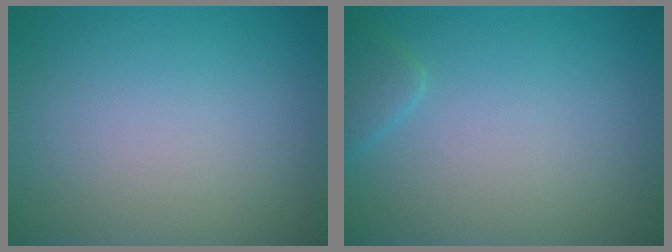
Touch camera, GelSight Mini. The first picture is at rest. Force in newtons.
{"total": 1.4, "press": 1.4, "slide": 0.1}